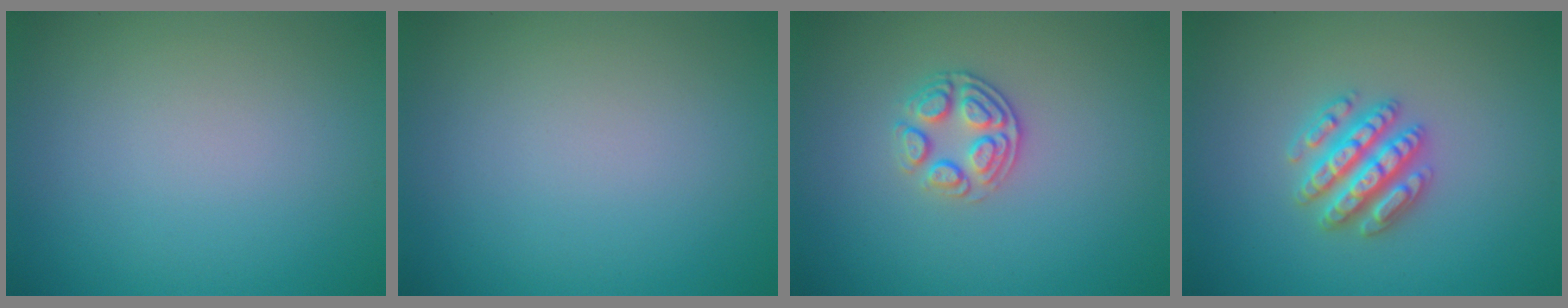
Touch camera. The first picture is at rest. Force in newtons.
{"total": 0.0}
{"total": 2.6, "press": 2.4, "slide": 1.1}
{"total": 4.7, "press": 4.6, "slide": 0.8}